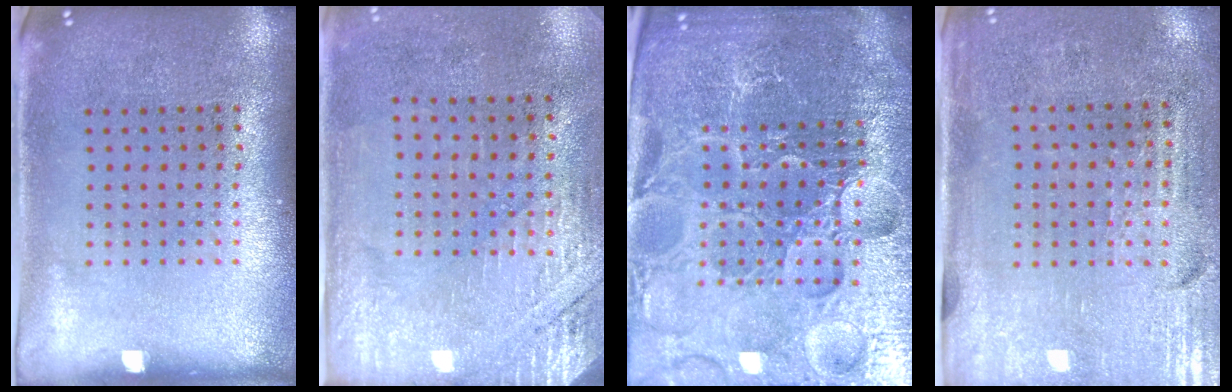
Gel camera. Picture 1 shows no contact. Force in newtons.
{"total": 2.7, "press": 2.4, "slide": 1.2}
{"total": 6.2, "press": 5.6, "slide": 2.8}
{"total": 3.4, "press": 3.1, "slide": 1.4}